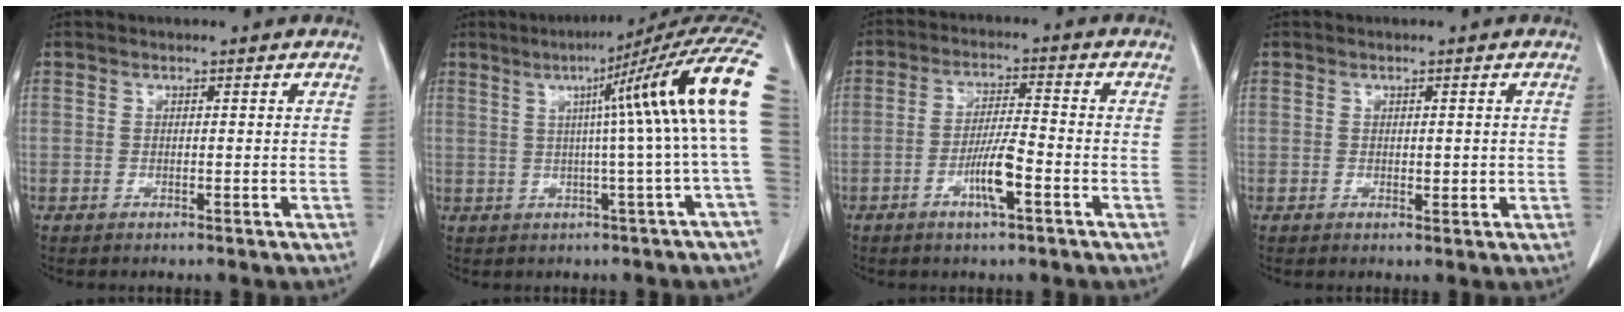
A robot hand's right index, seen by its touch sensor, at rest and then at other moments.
{"total": 14.0, "force": [2.8, -2.8, 13.4], "torque": [-0.159, 0.030, 0.032]}
{"total": 6.4, "force": [-2.7, 0.6, 5.8], "torque": [-0.112, -0.002, -0.050]}
{"total": 1.4, "force": [0.0, 0.8, 1.2], "torque": [-0.017, -0.003, 0.004]}